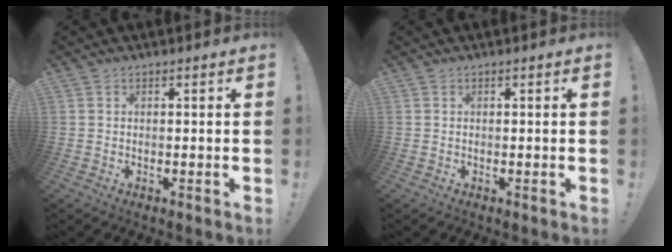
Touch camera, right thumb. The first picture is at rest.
{"total": 0.0}